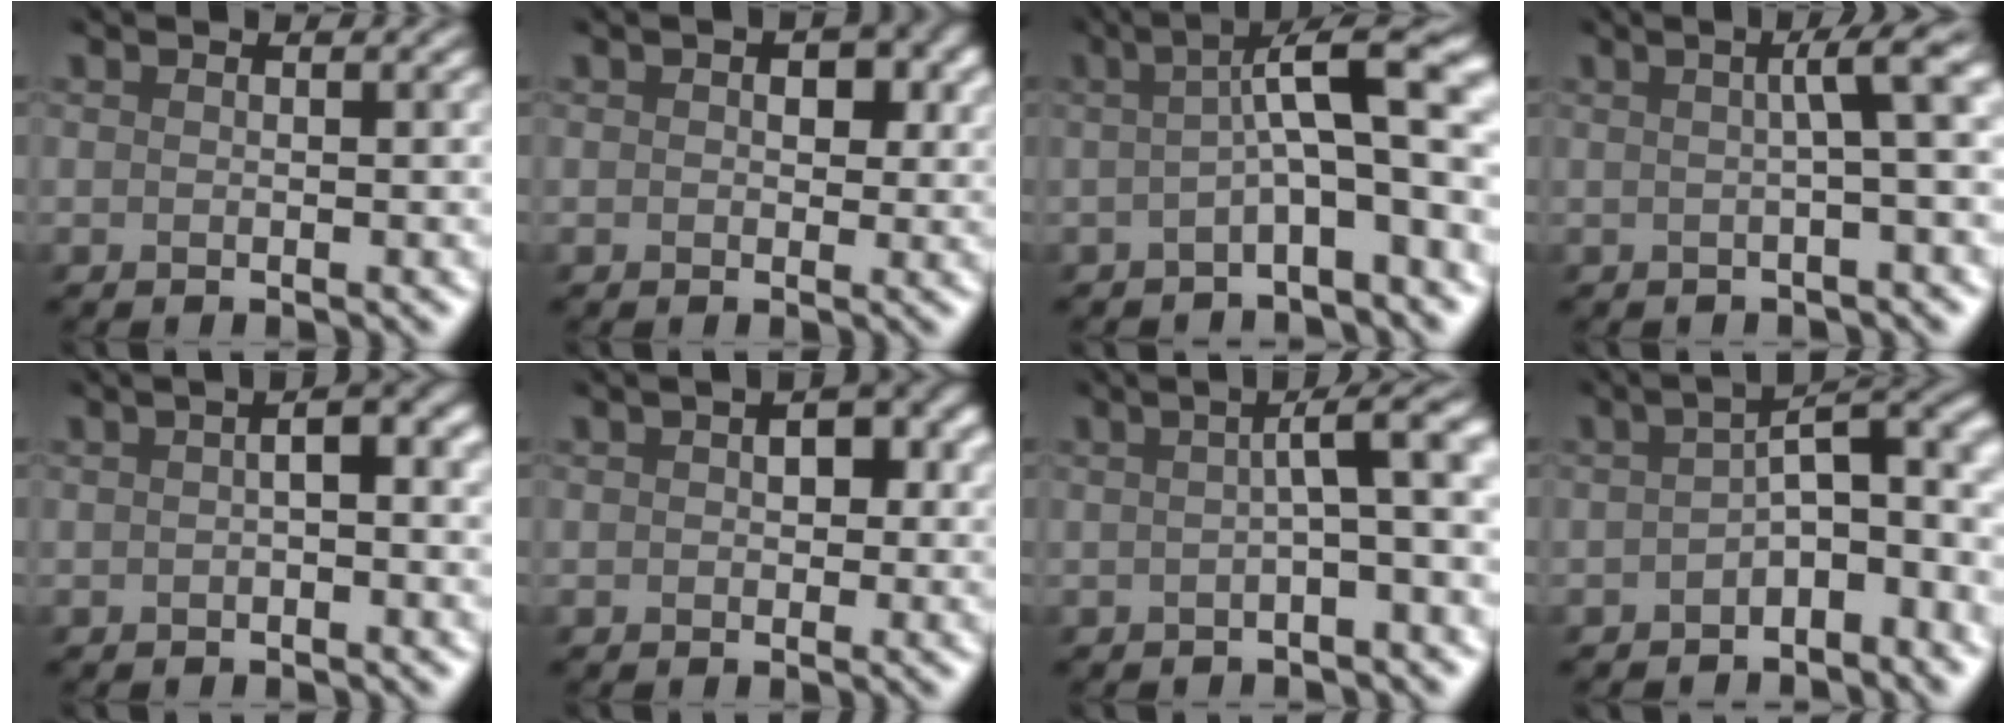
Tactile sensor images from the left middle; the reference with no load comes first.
{"total": 3.0, "force": [0.8, 2.1, 1.9], "torque": [-0.007, 0.009, 0.004]}
{"total": 8.0, "force": [-0.9, 1.5, 7.8], "torque": [-0.095, 0.033, -0.030]}
{"total": 3.6, "force": [0.1, 0.6, 3.6], "torque": [-0.034, 0.013, -0.006]}
{"total": 2.5, "force": [-0.4, 0.6, 2.4], "torque": [-0.040, 0.009, -0.010]}
{"total": 2.7, "force": [0.3, 1.9, 1.8], "torque": [-0.009, 0.006, -0.001]}
{"total": 4.6, "force": [-0.2, 0.9, 4.5], "torque": [-0.051, 0.019, -0.012]}
{"total": 5.9, "force": [-2.4, 2.7, 4.7], "torque": [-0.052, 0.015, -0.051]}